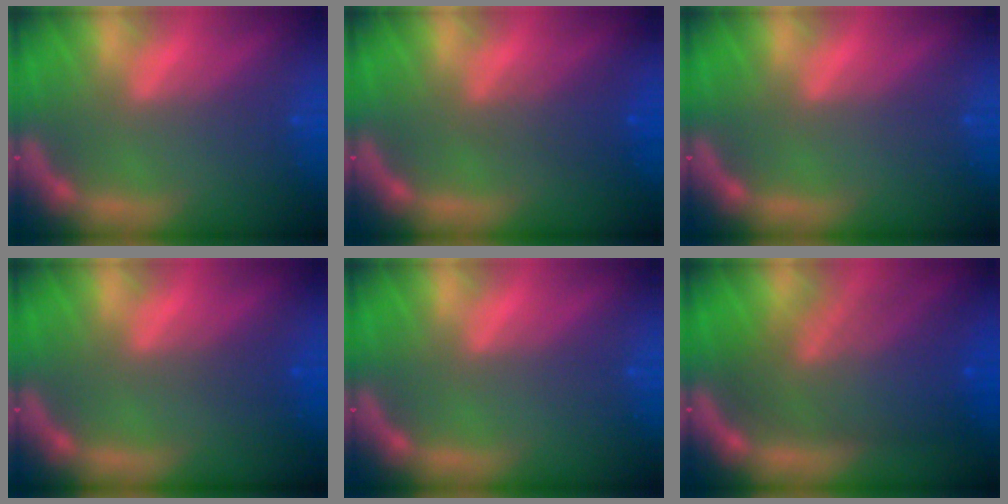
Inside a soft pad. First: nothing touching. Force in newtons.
{"total": 2.5}
{"total": 0.0}
{"total": 0.9}
{"total": 0.0}
{"total": 9.5}